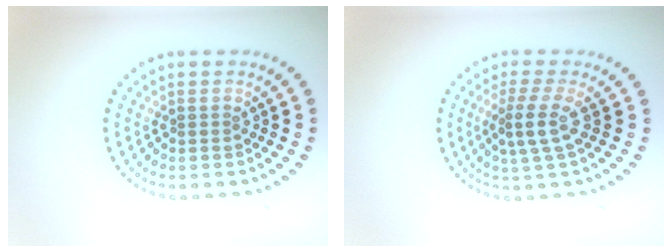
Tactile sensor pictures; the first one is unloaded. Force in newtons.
{"total": 2.9, "press": 2.2, "slide": 1.9}